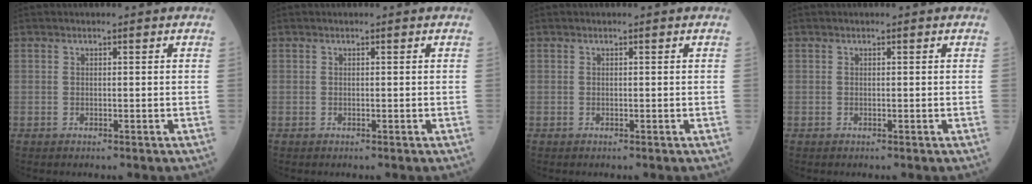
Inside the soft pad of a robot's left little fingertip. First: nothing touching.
{"total": 0.0}
{"total": 0.0}
{"total": 0.0}